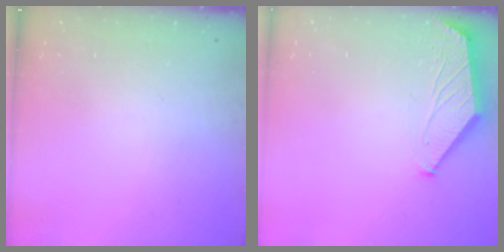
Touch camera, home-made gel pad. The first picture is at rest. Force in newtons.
{"total": 1.6, "press": 1.5, "slide": 0.4}